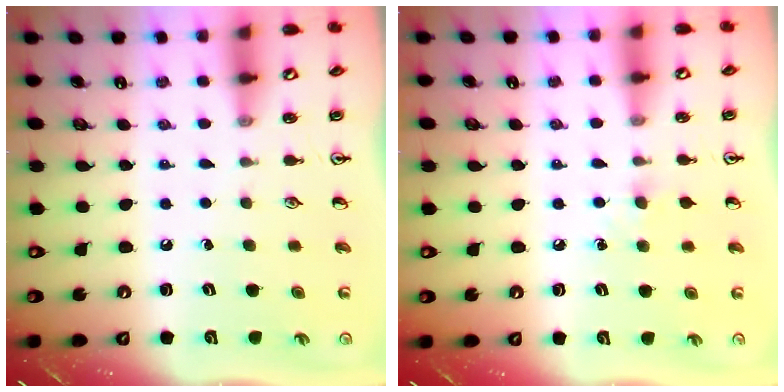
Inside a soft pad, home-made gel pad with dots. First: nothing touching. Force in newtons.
{"total": 5.4, "press": 5.3, "slide": 0.7}